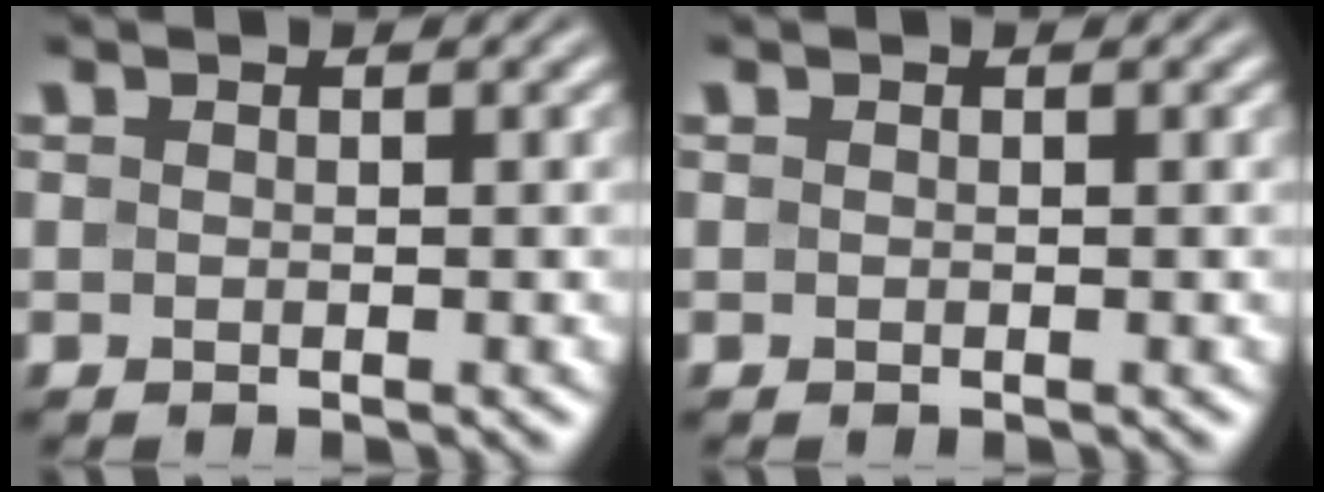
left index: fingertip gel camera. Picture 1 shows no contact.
{"total": 0.0}